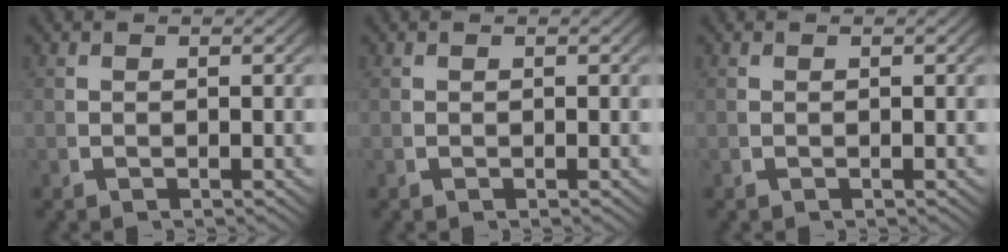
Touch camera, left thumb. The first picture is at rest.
{"total": 0.0}
{"total": 0.0}